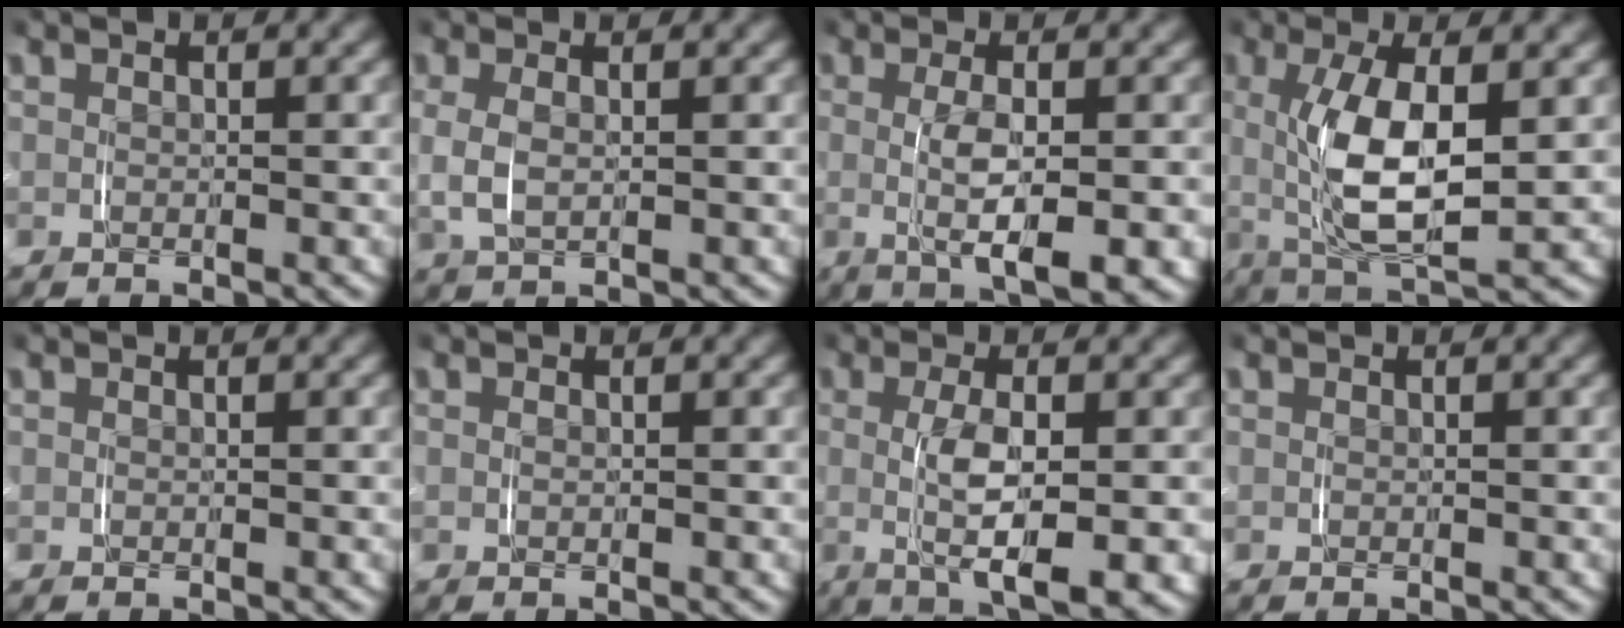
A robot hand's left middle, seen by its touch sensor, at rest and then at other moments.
{"total": 2.3, "force": [0.3, 0.9, 2.0], "torque": [-0.055, -0.004, 0.012]}
{"total": 4.9, "force": [-0.7, 0.9, 4.8], "torque": [-0.078, -0.010, -0.006]}
{"total": 6.9, "force": [0.4, 2.2, 6.5], "torque": [-0.125, -0.006, 0.015]}
{"total": 0.0}
{"total": 0.0}
{"total": 5.6, "force": [-0.7, 1.2, 5.5], "torque": [-0.094, -0.011, -0.005]}
{"total": 0.0}